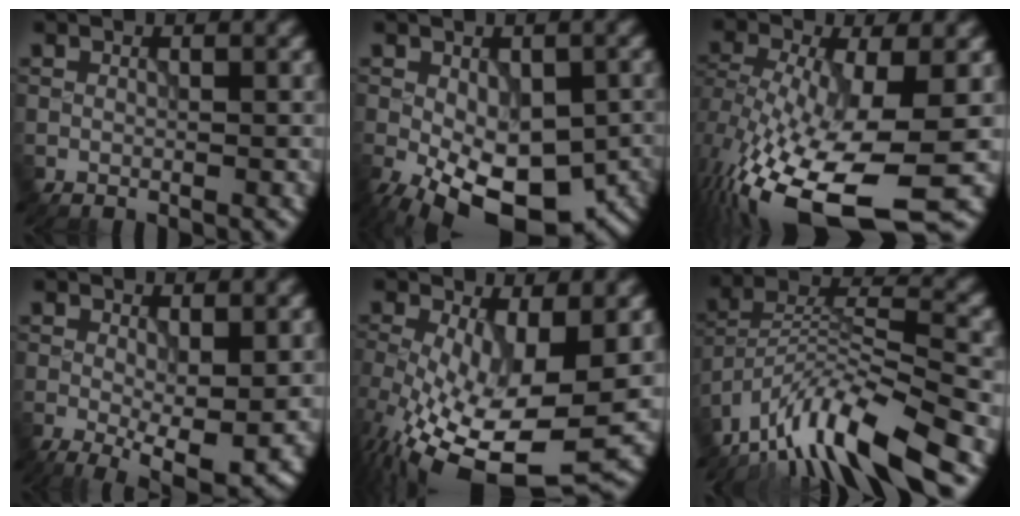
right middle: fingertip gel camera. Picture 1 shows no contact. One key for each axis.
{"total": 14.3, "fx": -6.2, "fy": 7.4, "fz": 10.6, "tx": -0.168, "ty": -0.046, "tz": -0.075}
{"total": 14.1, "fx": -5.3, "fy": 5.1, "fz": 12.0, "tx": -0.245, "ty": -0.027, "tz": -0.086}
{"total": 5.8, "fx": -1.1, "fy": 2.0, "fz": 5.3, "tx": -0.087, "ty": -0.017, "tz": -0.012}
{"total": 12.9, "fx": -2.7, "fy": 4.9, "fz": 11.6, "tx": -0.216, "ty": -0.030, "tz": -0.033}
{"total": 11.6, "fx": -8.8, "fy": 2.2, "fz": 7.2, "tx": -0.120, "ty": 0.010, "tz": -0.167}